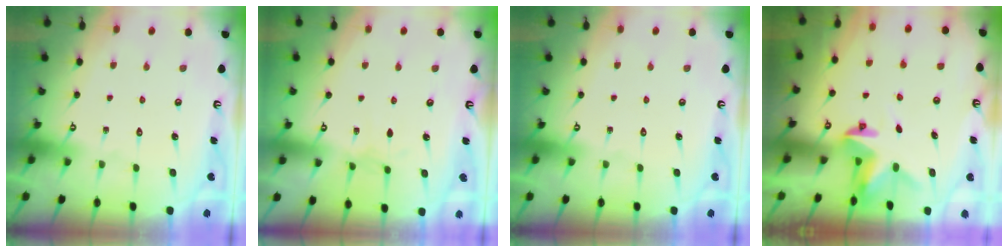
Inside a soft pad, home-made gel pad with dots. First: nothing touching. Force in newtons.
{"total": 2.9, "press": 2.9, "slide": 0.2}
{"total": 0.0}
{"total": 3.4, "press": 3.4, "slide": 0.1}